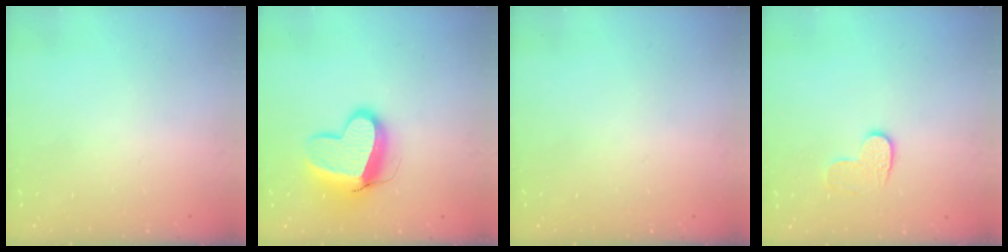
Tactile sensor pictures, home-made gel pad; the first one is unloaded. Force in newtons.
{"total": 12.8, "press": 12.7, "slide": 1.4}
{"total": 0.0}
{"total": 6.5, "press": 6.4, "slide": 0.5}